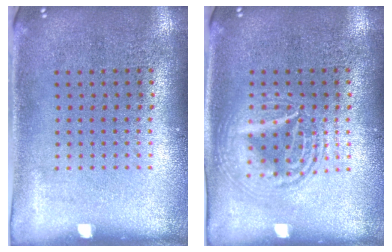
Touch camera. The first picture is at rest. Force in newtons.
{"total": 2.9, "press": 2.8, "slide": 0.4}